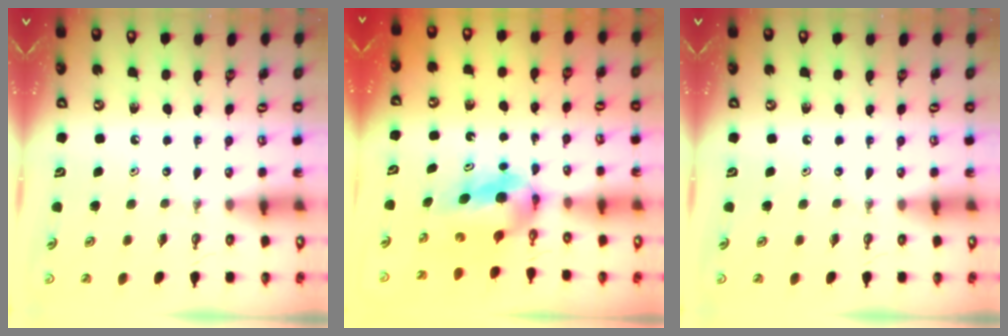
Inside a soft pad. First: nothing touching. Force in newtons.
{"total": 6.0, "press": 4.6, "slide": 3.8}
{"total": 0.0}